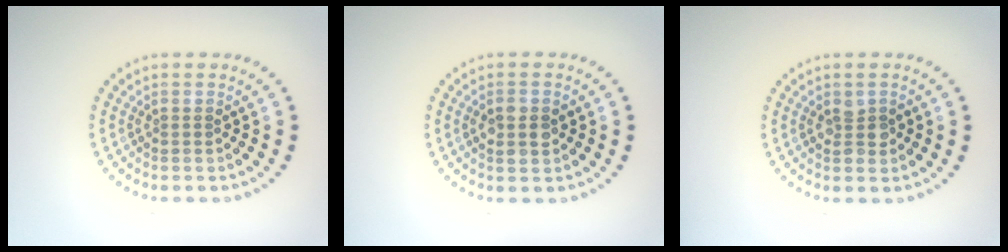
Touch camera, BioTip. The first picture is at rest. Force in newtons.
{"total": 2.1, "press": 2.1, "slide": 0.1}
{"total": 1.8, "press": 1.7, "slide": 0.2}